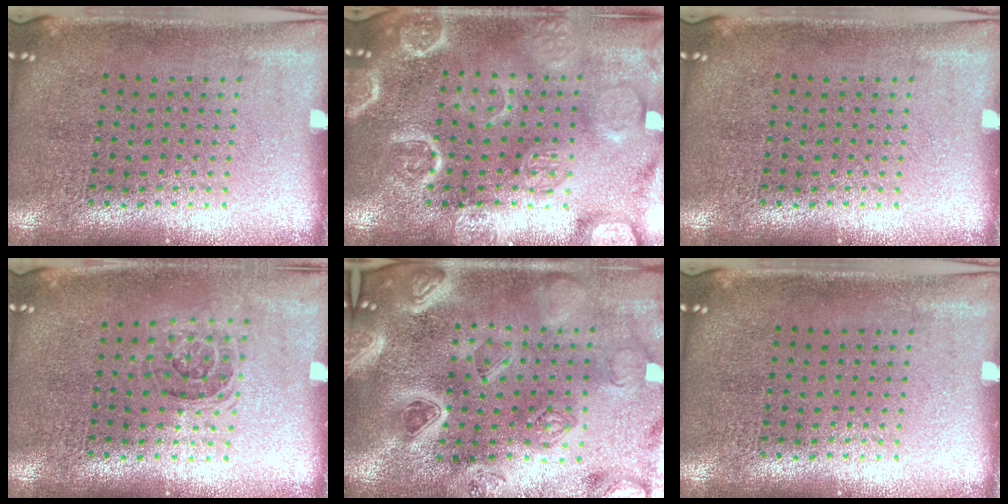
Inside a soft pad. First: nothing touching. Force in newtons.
{"total": 6.1, "press": 6.0, "slide": 0.9}
{"total": 0.0}
{"total": 1.3, "press": 1.0, "slide": 0.7}
{"total": 5.2, "press": 4.4, "slide": 2.7}
{"total": 0.0}